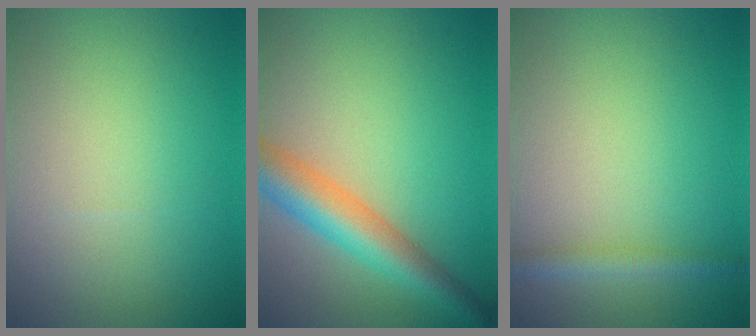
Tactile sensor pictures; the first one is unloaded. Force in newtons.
{"total": 5.5, "press": 5.5, "slide": 0.2}
{"total": 1.7, "press": 1.7, "slide": 0.1}